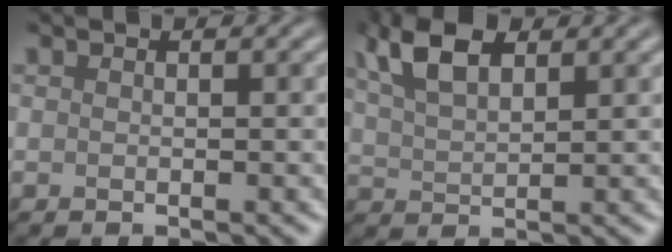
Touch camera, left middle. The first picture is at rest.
{"total": 5.6, "force": [3.1, 2.7, 3.9], "torque": [-0.092, 0.011, 0.060]}